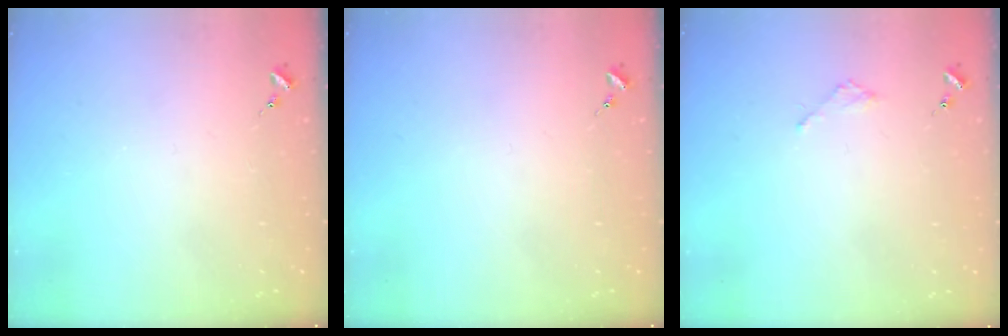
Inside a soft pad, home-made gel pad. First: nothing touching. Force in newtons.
{"total": 0.0}
{"total": 1.8, "press": 1.8, "slide": 0.2}